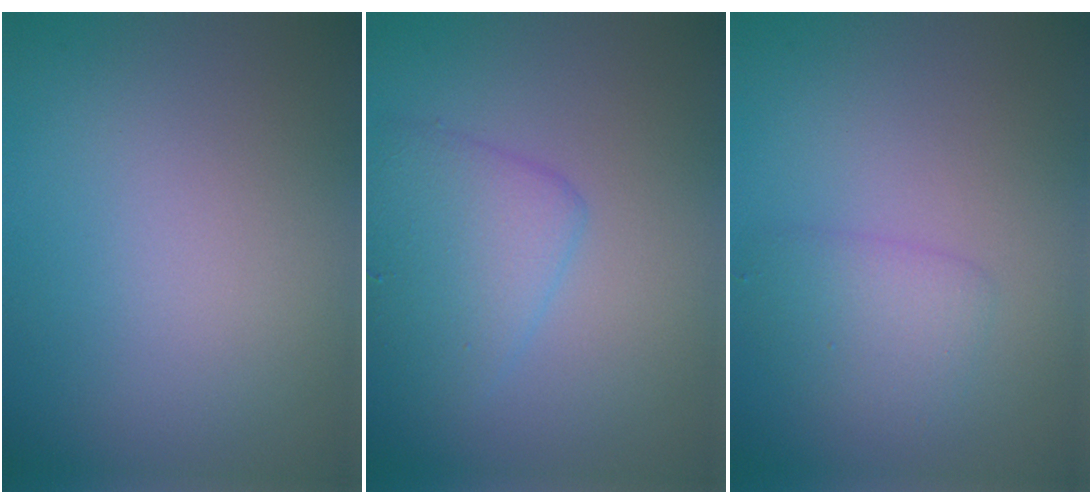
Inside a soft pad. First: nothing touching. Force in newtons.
{"total": 3.7, "press": 3.7, "slide": 0.1}
{"total": 2.0, "press": 2.0, "slide": 0.1}